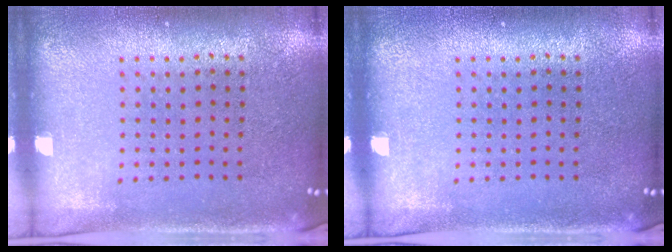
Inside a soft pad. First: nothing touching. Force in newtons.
{"total": 0.0}